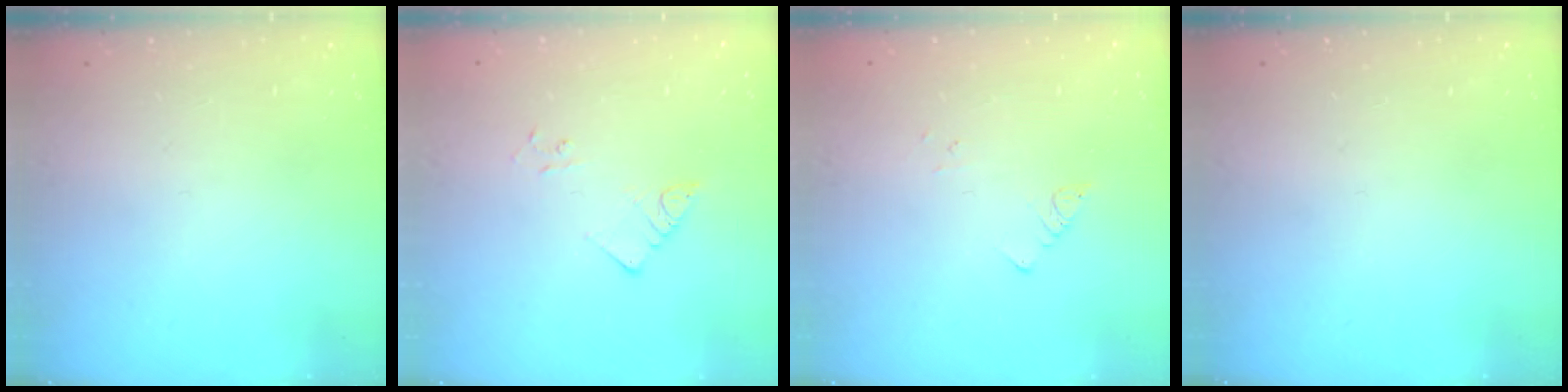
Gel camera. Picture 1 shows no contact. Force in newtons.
{"total": 2.2, "press": 2.2, "slide": 0.2}
{"total": 1.8, "press": 1.8, "slide": 0.2}
{"total": 0.0}